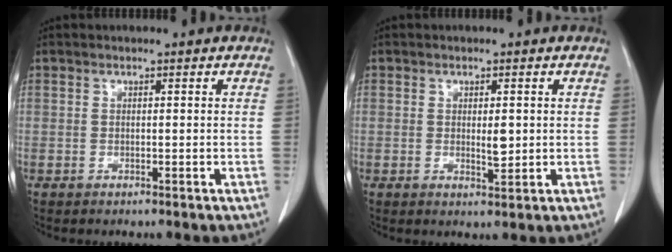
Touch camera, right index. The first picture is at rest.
{"total": 2.4, "force": [0.3, 0.8, 2.3], "torque": [-0.036, -0.004, 0.006]}